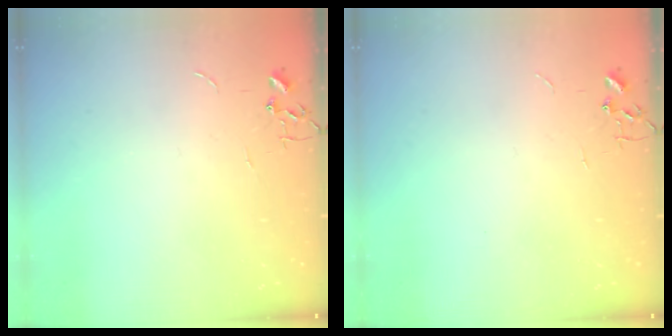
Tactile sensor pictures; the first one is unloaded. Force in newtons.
{"total": 0.0}